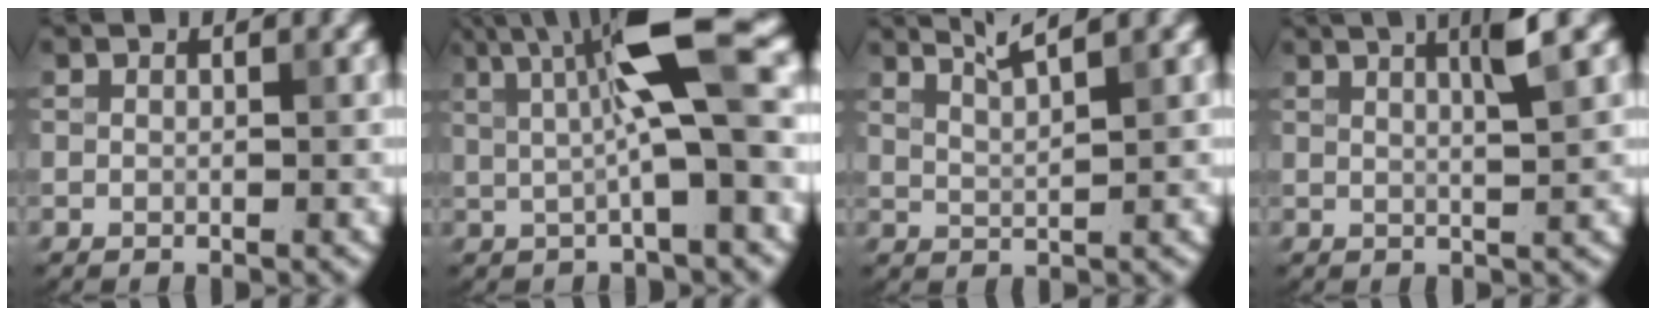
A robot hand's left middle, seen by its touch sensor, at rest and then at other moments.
{"total": 7.1, "force": [1.1, 1.1, 7.0], "torque": [-0.113, 0.010, 0.014]}
{"total": 2.8, "force": [2.0, 0.4, 1.9], "torque": [-0.021, 0.012, 0.027]}
{"total": 2.9, "force": [1.1, 0.4, 2.7], "torque": [-0.030, 0.009, 0.017]}